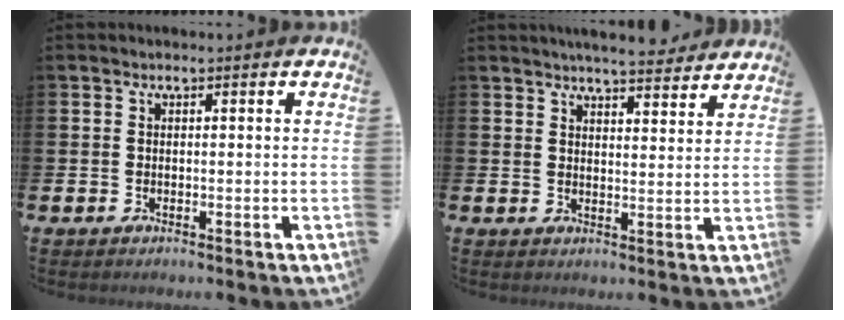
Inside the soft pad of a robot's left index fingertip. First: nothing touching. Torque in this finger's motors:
{"motor_torque": [1.04, -1.10, 0.84, 0.17]}